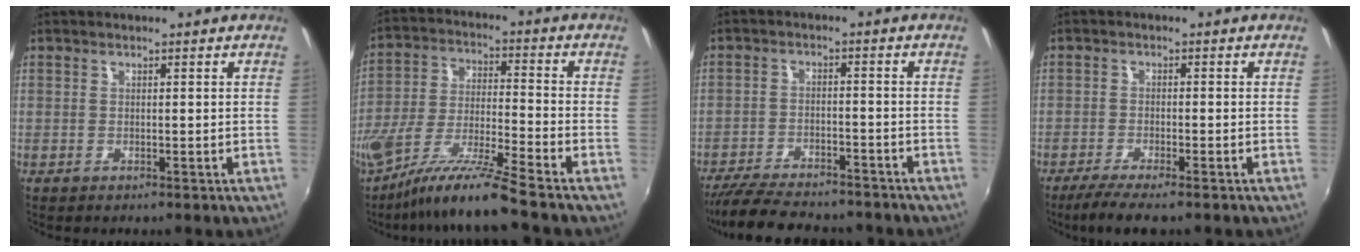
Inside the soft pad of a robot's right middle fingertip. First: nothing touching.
{"total": 12.6, "force": [-10.0, -1.4, 7.6], "torque": [-0.147, -0.020, -0.187]}
{"total": 16.0, "force": [-13.6, 4.3, 7.2], "torque": [-0.151, -0.025, -0.205]}
{"total": 5.5, "force": [-4.3, 0.5, 3.4], "torque": [-0.084, -0.017, -0.078]}